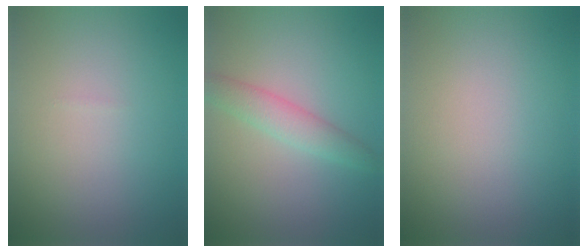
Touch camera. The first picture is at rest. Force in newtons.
{"total": 2.6, "press": 2.6, "slide": 0.1}
{"total": 0.0}